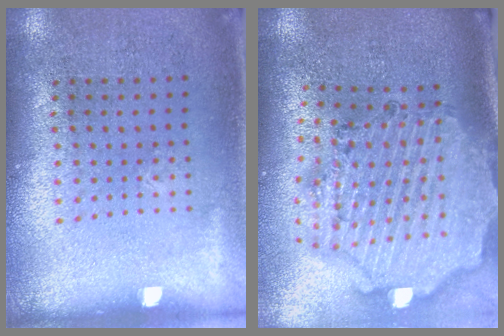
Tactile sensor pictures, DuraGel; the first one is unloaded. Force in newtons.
{"total": 2.9, "press": 2.6, "slide": 1.2}